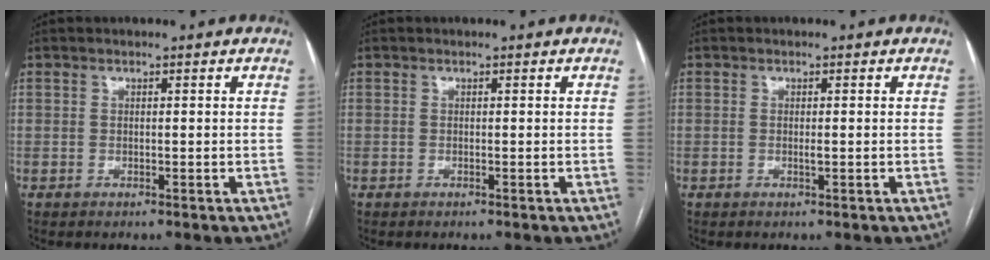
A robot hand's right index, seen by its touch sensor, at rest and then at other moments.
{"total": 0.0}
{"total": 0.7, "force": [-0.1, 0.1, 0.7], "torque": [-0.014, -0.001, -0.001]}